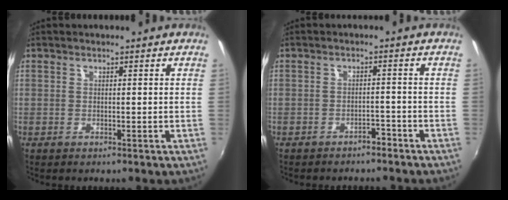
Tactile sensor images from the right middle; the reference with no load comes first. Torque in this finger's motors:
{"motor_torque": [1.06, -1.08, 0.09, 0.05]}